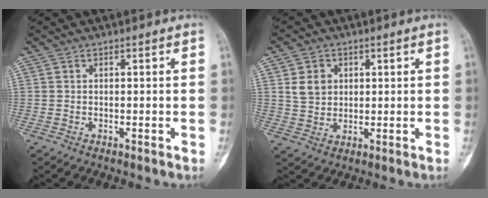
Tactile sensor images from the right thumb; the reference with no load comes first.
{"total": 5.2, "force": [1.6, 4.3, 2.5], "torque": [-0.025, -0.007, 0.032]}